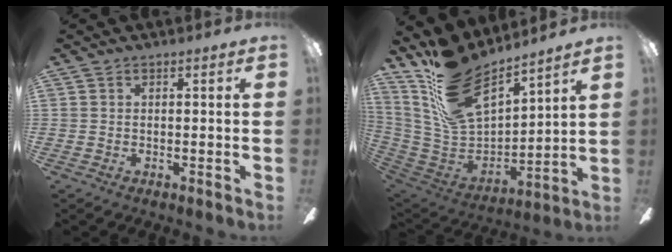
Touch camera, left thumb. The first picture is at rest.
{"total": 19.1, "force": [14.7, 7.7, 9.5], "torque": [-0.211, -0.109, 0.268]}